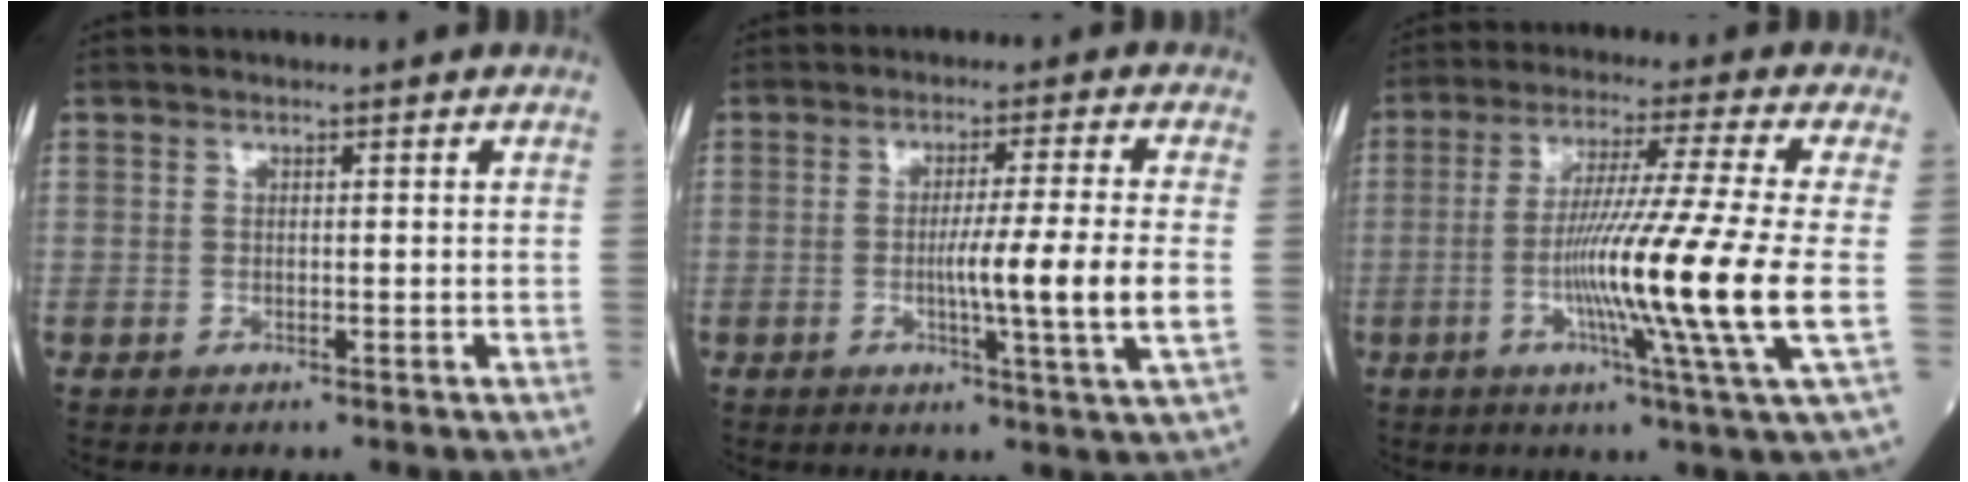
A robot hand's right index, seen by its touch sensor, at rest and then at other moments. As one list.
[{"total": 8.9, "force": [-1.2, -1.7, 8.7], "torque": [-0.142, -0.016, -0.021]}, {"total": 15.1, "force": [-2.6, -2.9, 14.6], "torque": [-0.268, -0.026, -0.055]}]